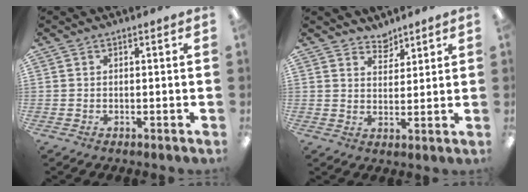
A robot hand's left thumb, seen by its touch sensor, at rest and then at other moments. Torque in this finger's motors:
{"motor_torque": [-0.57, -0.05, -0.40, -0.04, 0.03]}